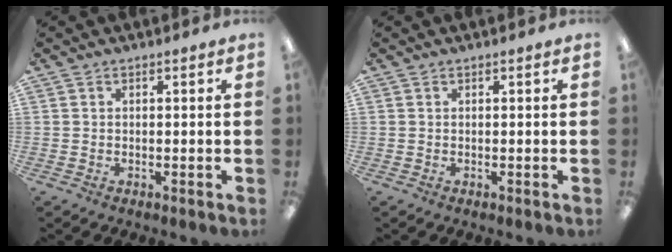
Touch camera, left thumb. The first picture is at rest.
{"total": 0.0}